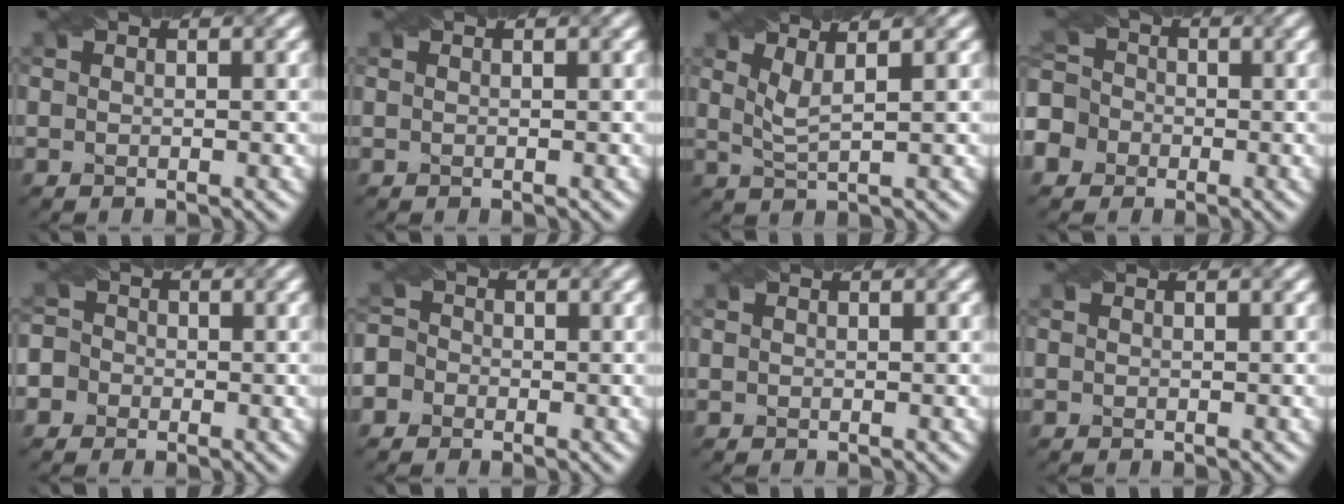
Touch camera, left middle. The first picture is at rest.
{"total": 0.0}
{"total": 2.0, "force": [1.2, 0.0, 1.5], "torque": [-0.033, -0.002, 0.026]}
{"total": 7.5, "force": [-3.8, 6.2, 2.0], "torque": [-0.056, 0.000, -0.090]}
{"total": 4.4, "force": [-1.7, 4.0, 0.8], "torque": [-0.010, 0.018, -0.060]}
{"total": 4.2, "force": [-2.0, 3.6, 0.7], "torque": [-0.002, 0.012, -0.064]}
{"total": 0.0}
{"total": 0.0}